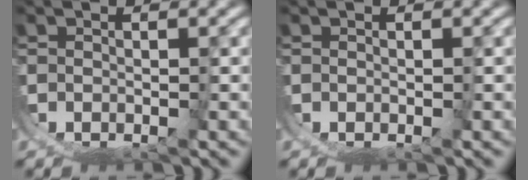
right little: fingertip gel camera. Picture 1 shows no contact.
{"total": 0.0}